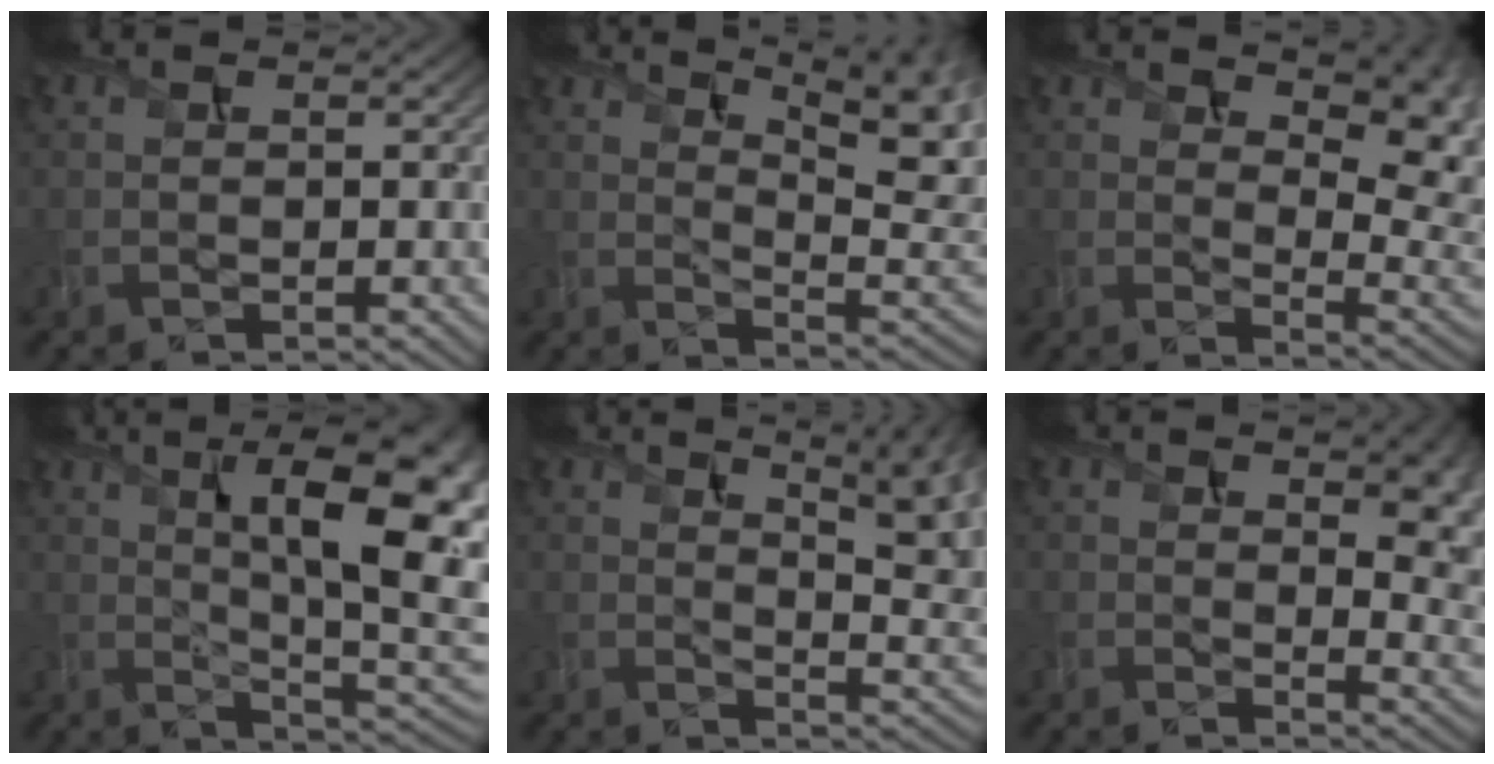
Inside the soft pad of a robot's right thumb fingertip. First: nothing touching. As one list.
[{"total": 15.2, "force": [7.4, 5.9, 11.8], "torque": [-0.170, 0.038, 0.122]}, {"total": 11.6, "force": [5.5, 5.0, 8.9], "torque": [-0.119, 0.011, 0.078]}, {"total": 16.7, "force": [4.8, 5.7, 14.9], "torque": [-0.198, 0.026, 0.074]}, {"total": 15.4, "force": [6.6, 6.2, 12.4], "torque": [-0.179, 0.041, 0.109]}, {"total": 11.1, "force": [3.4, 4.8, 9.5], "torque": [-0.116, 0.015, 0.053]}]